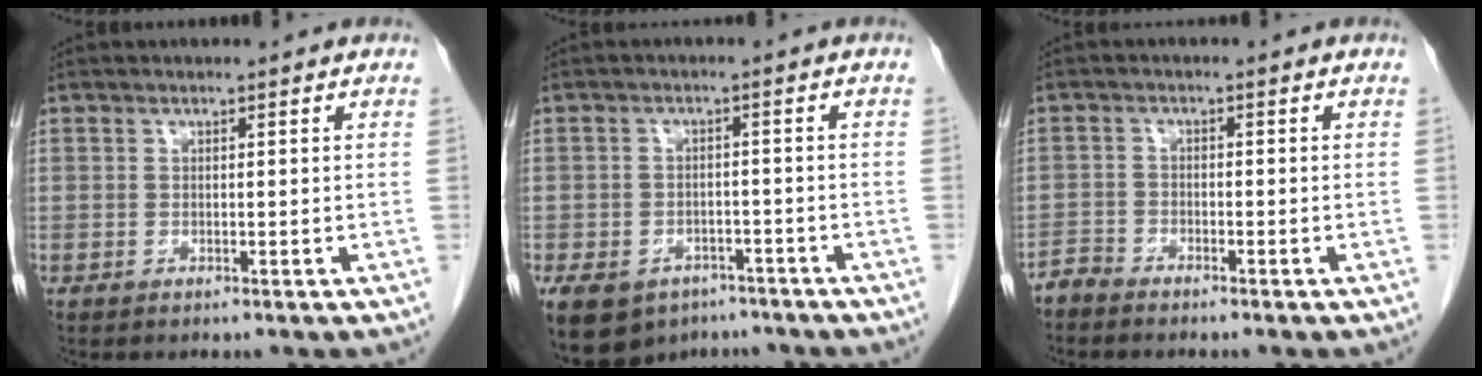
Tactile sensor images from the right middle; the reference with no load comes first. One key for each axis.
{"total": 16.2, "fx": -9.4, "fy": 11.6, "fz": 6.1, "tx": -0.176, "ty": -0.007, "tz": -0.120}
{"total": 2.0, "fx": -2.0, "fy": 0.1, "fz": -0.1, "tx": 0.009, "ty": -0.004, "tz": -0.038}